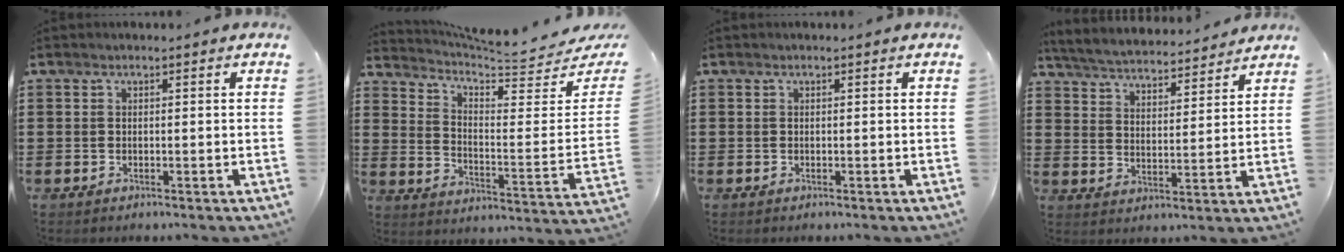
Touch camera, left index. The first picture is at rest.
{"total": 5.1, "force": [4.3, 0.8, 2.6], "torque": [-0.065, -0.045, 0.069]}
{"total": 0.0}
{"total": 4.2, "force": [4.2, 0.0, 0.5], "torque": [-0.033, -0.032, 0.068]}